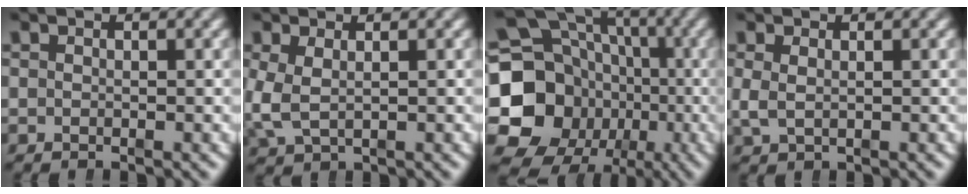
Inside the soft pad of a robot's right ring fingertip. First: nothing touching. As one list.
[{"total": 3.7, "force": [0.0, 2.9, 2.3], "torque": [-0.076, -0.020, 0.013]}, {"total": 21.1, "force": [-1.1, 18.8, 9.5], "torque": [-0.226, -0.069, -0.019]}, {"total": 1.6, "force": [0.3, 0.9, 1.2], "torque": [-0.040, -0.014, 0.018]}]